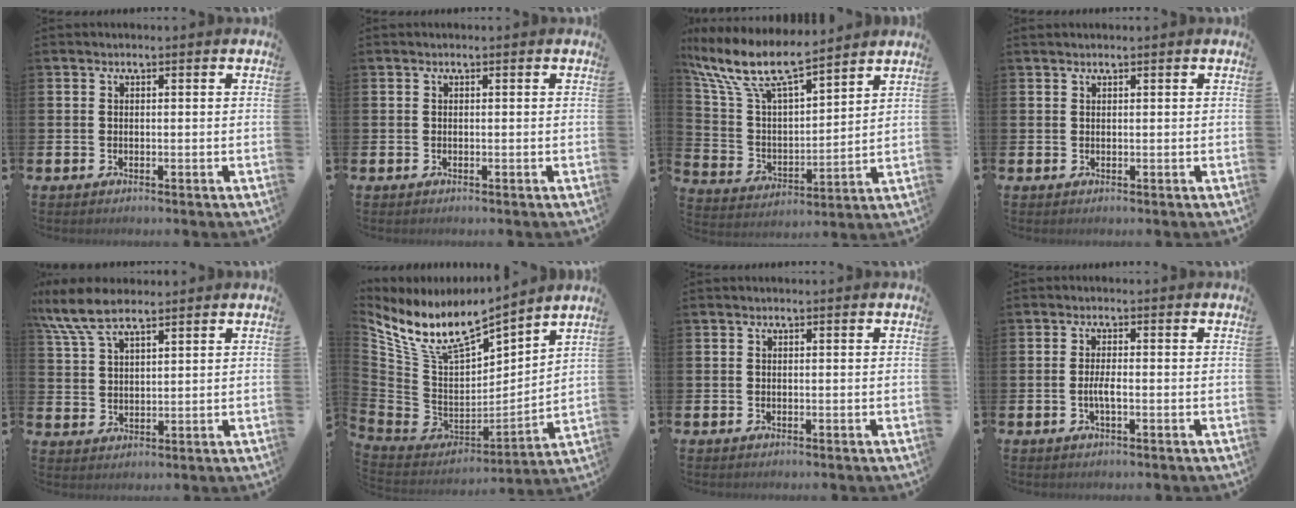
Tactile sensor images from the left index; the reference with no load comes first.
{"total": 0.0}
{"total": 10.9, "force": [9.3, 2.3, 5.2], "torque": [-0.145, -0.050, 0.163]}
{"total": 0.7, "force": [0.7, 0.1, 0.1], "torque": [-0.001, 0.001, 0.012]}
{"total": 8.1, "force": [6.8, 2.3, 3.9], "torque": [-0.094, -0.015, 0.125]}
{"total": 10.4, "force": [9.1, 2.5, 4.4], "torque": [-0.134, -0.056, 0.161]}
{"total": 0.0}
{"total": 2.0, "force": [-0.5, 0.5, 1.9], "torque": [-0.041, 0.003, -0.009]}